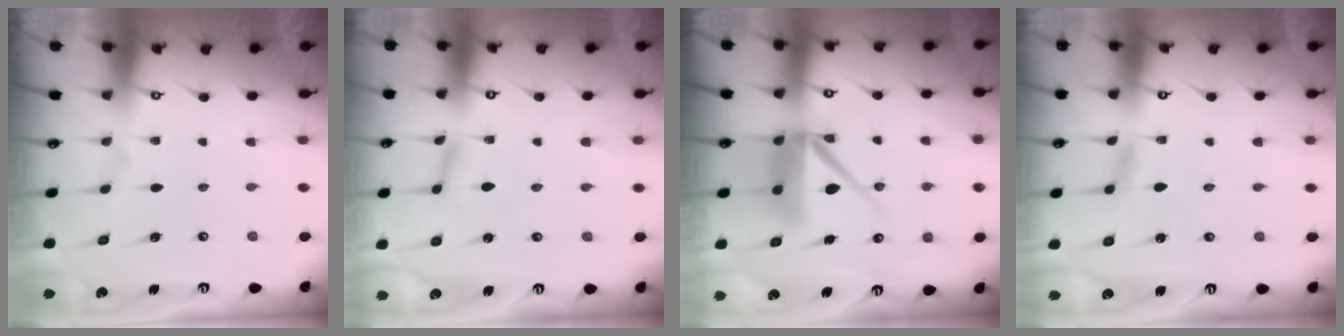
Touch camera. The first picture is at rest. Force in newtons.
{"total": 2.3, "press": 2.3, "slide": 0.3}
{"total": 11.3, "press": 11.2, "slide": 1.6}
{"total": 2.8, "press": 2.8, "slide": 0.4}